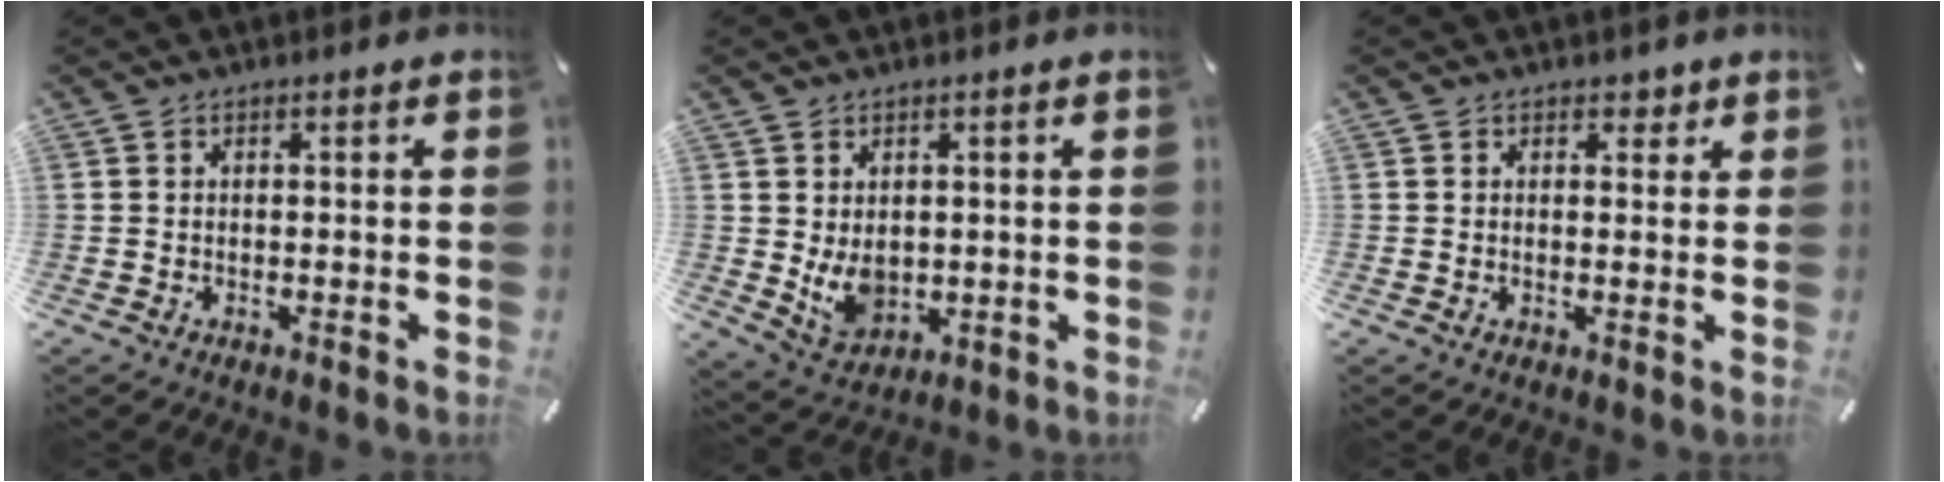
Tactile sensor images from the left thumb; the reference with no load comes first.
{"total": 6.5, "force": [1.0, 5.2, 3.8], "torque": [-0.081, -0.011, 0.020]}
{"total": 2.1, "force": [1.3, 1.6, 0.6], "torque": [0.010, -0.005, 0.017]}